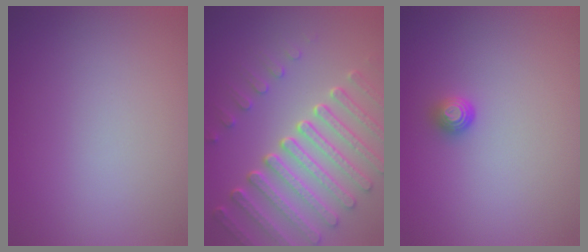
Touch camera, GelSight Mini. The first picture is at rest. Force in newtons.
{"total": 7.2, "press": 5.5, "slide": 4.6}
{"total": 1.2, "press": 0.9, "slide": 0.8}